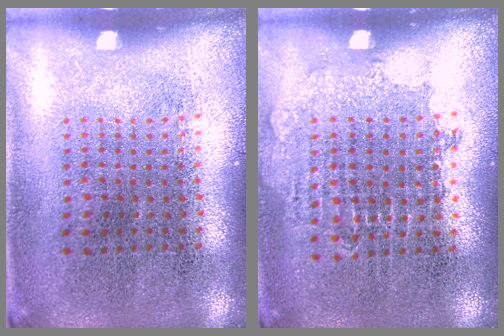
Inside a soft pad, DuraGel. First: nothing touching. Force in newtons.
{"total": 0.7, "press": 0.7, "slide": 0.2}